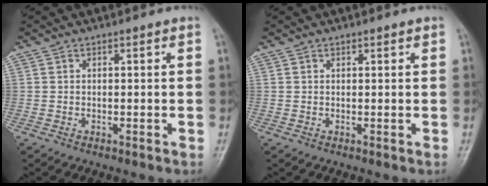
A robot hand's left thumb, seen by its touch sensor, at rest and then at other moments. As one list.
[{"total": 0.6, "force": [0.4, 0.2, 0.3], "torque": [-0.006, -0.002, 0.005]}]